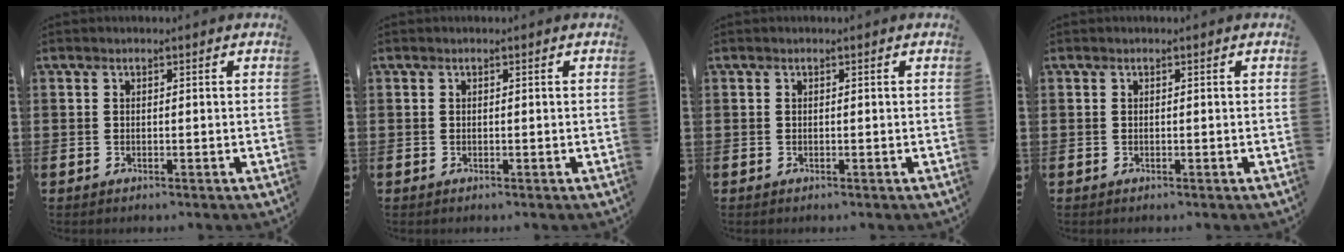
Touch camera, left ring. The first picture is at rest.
{"total": 0.0}
{"total": 0.0}
{"total": 0.0}